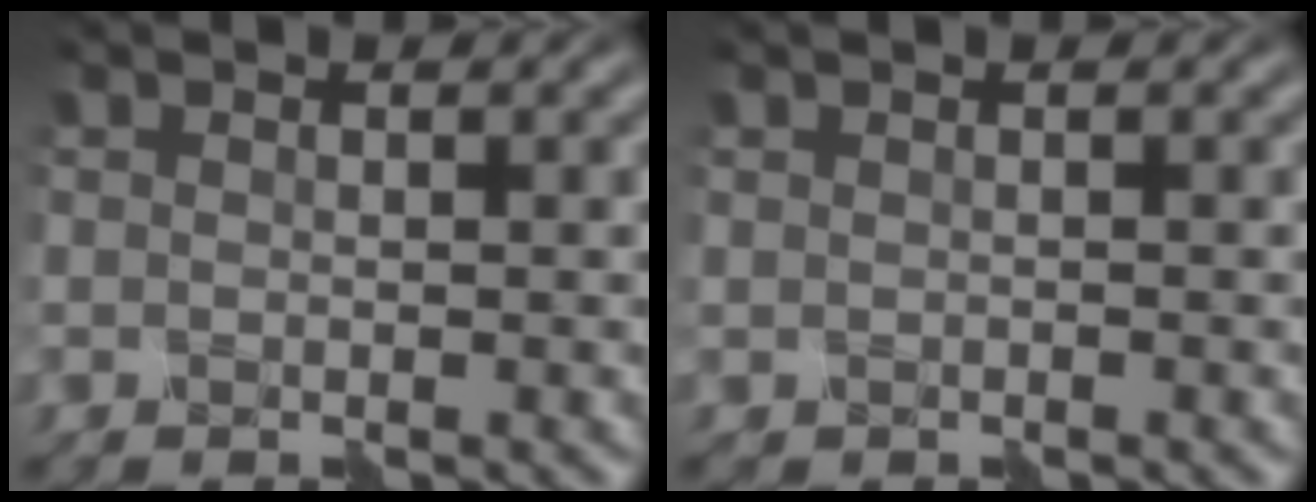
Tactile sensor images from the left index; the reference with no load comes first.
{"total": 0.0}